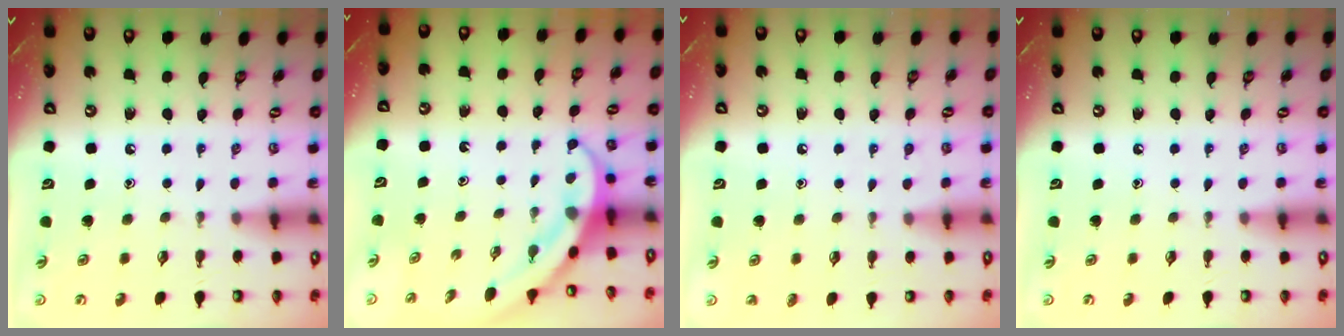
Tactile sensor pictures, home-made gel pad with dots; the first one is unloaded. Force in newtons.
{"total": 4.0, "press": 3.9, "slide": 0.4}
{"total": 5.4, "press": 5.4, "slide": 0.6}
{"total": 0.0}